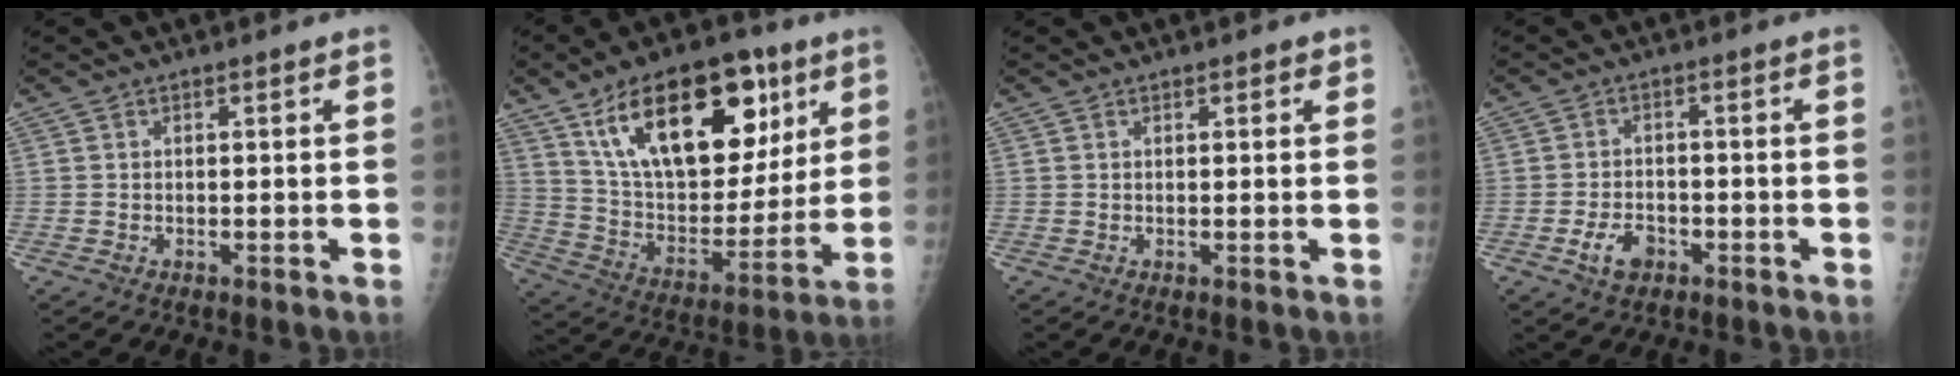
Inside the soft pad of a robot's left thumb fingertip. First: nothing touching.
{"total": 26.6, "force": [12.8, 13.7, 18.9], "torque": [-0.259, -0.025, 0.218]}
{"total": 1.3, "force": [0.7, 0.6, 0.9], "torque": [-0.004, 0.000, 0.007]}
{"total": 4.7, "force": [-2.3, 3.0, 2.8], "torque": [-0.042, 0.014, -0.039]}